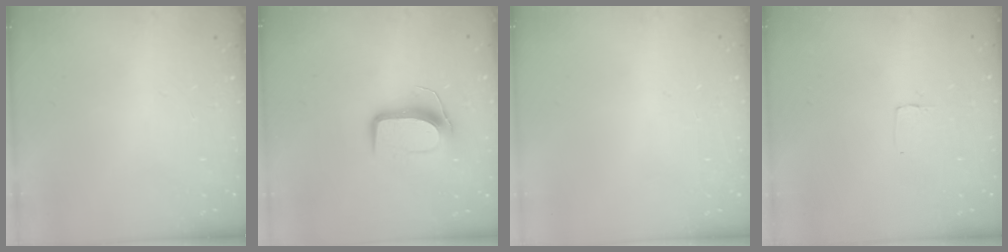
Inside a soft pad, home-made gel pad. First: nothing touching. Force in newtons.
{"total": 9.5, "press": 9.5, "slide": 0.3}
{"total": 0.0}
{"total": 2.6, "press": 2.6, "slide": 0.2}